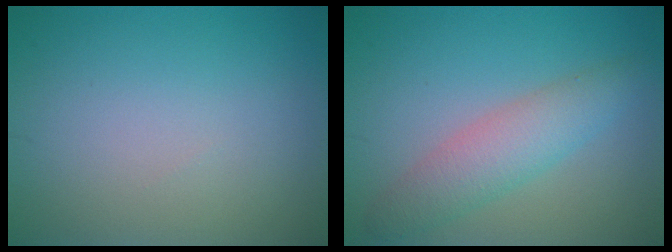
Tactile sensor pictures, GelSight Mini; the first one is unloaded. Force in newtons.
{"total": 3.9, "press": 3.9, "slide": 0.1}